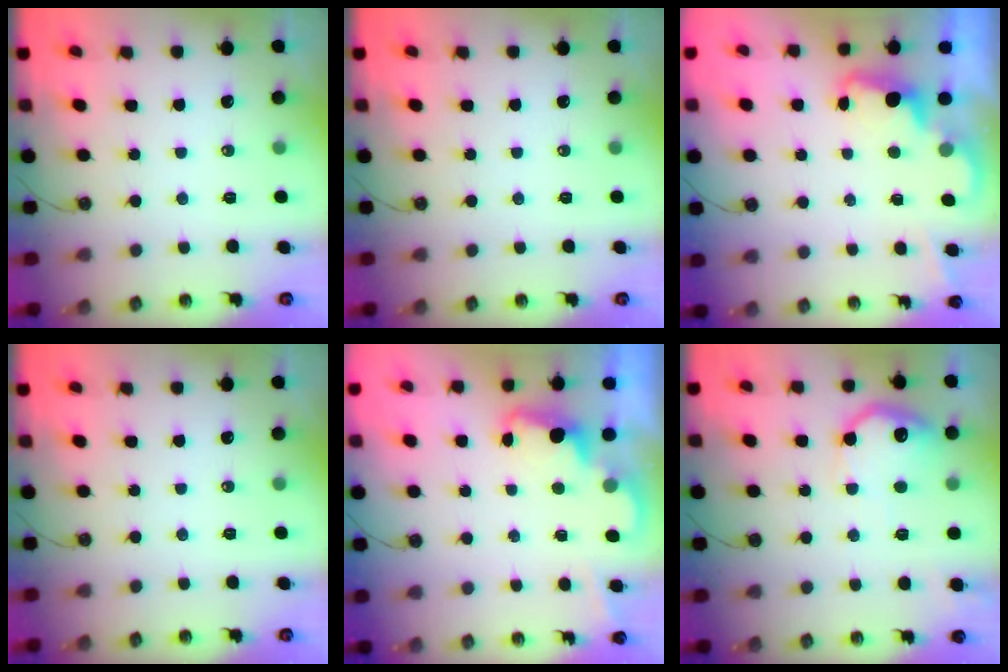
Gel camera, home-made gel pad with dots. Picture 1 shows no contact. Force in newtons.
{"total": 0.0}
{"total": 2.4, "press": 2.4, "slide": 0.5}
{"total": 0.0}
{"total": 2.4, "press": 2.3, "slide": 0.5}
{"total": 12.3, "press": 12.3, "slide": 0.6}